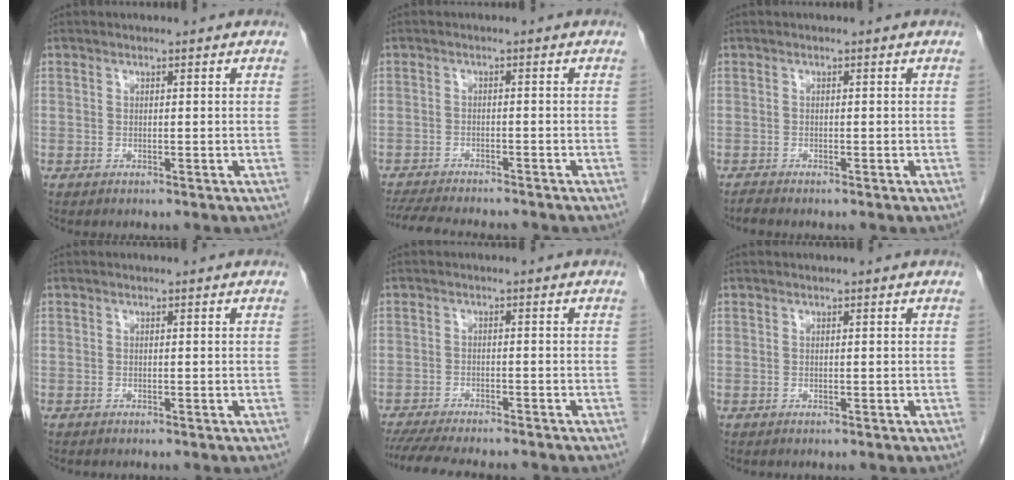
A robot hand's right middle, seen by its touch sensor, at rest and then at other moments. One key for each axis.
{"total": 10.7, "fx": -9.6, "fy": 1.6, "fz": 4.4, "tx": -0.076, "ty": -0.016, "tz": -0.139}
{"total": 0.7, "fx": -0.6, "fy": -0.2, "fz": 0.1, "tx": -0.007, "ty": -0.004, "tz": -0.014}
{"total": 0.0}
{"total": 12.2, "fx": -10.8, "fy": 2.0, "fz": 5.5, "tx": -0.093, "ty": -0.018, "tz": -0.153}
{"total": 0.0}